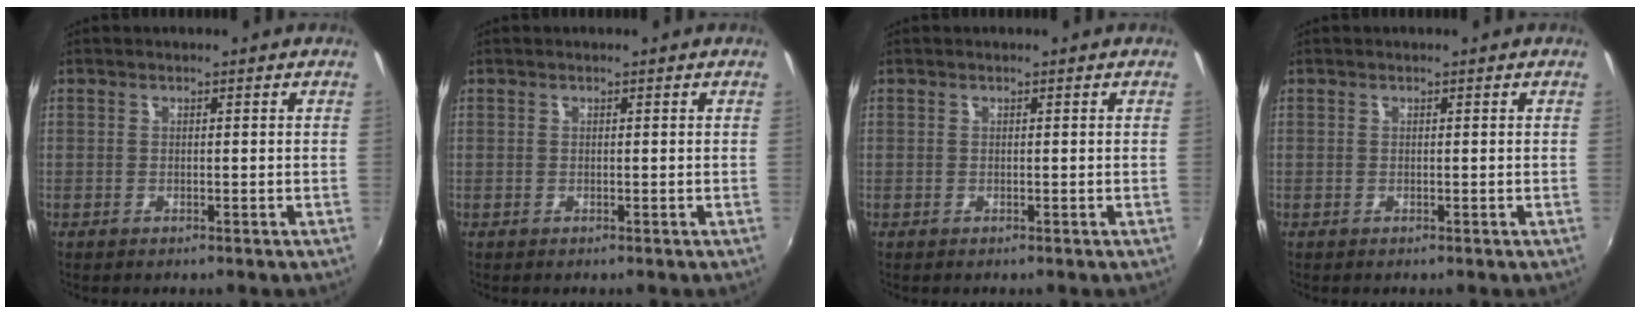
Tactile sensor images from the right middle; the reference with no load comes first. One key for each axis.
{"total": 0.0}
{"total": 0.0}
{"total": 0.0}